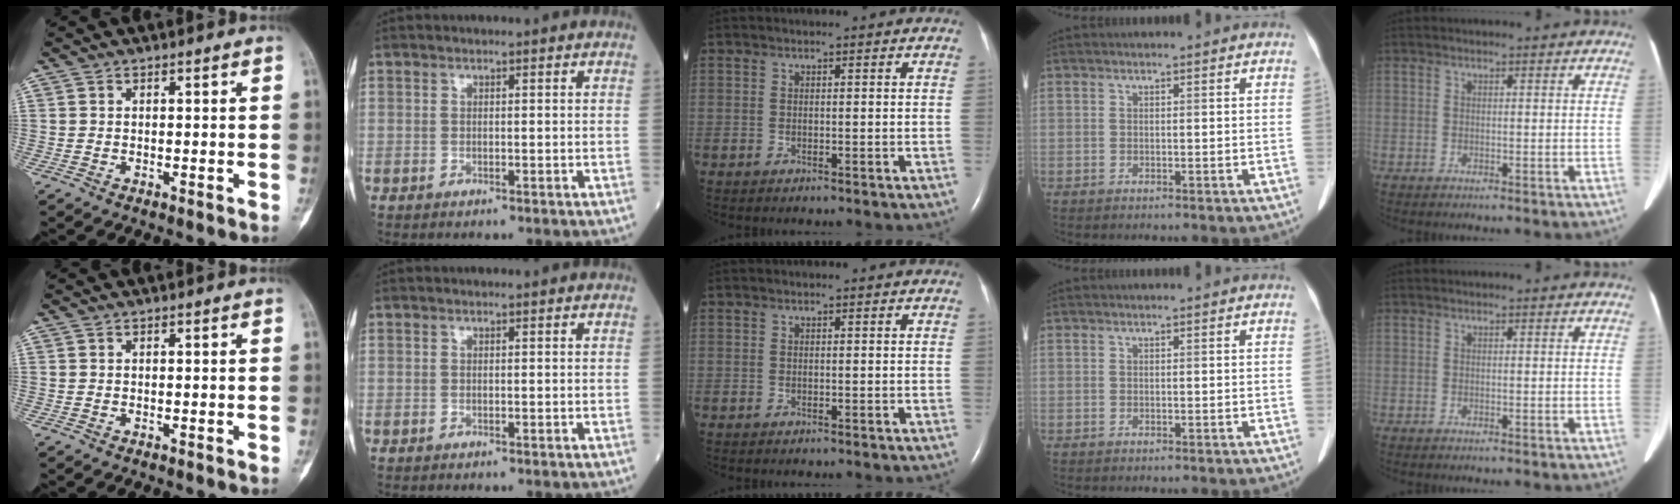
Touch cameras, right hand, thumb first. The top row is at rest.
{}